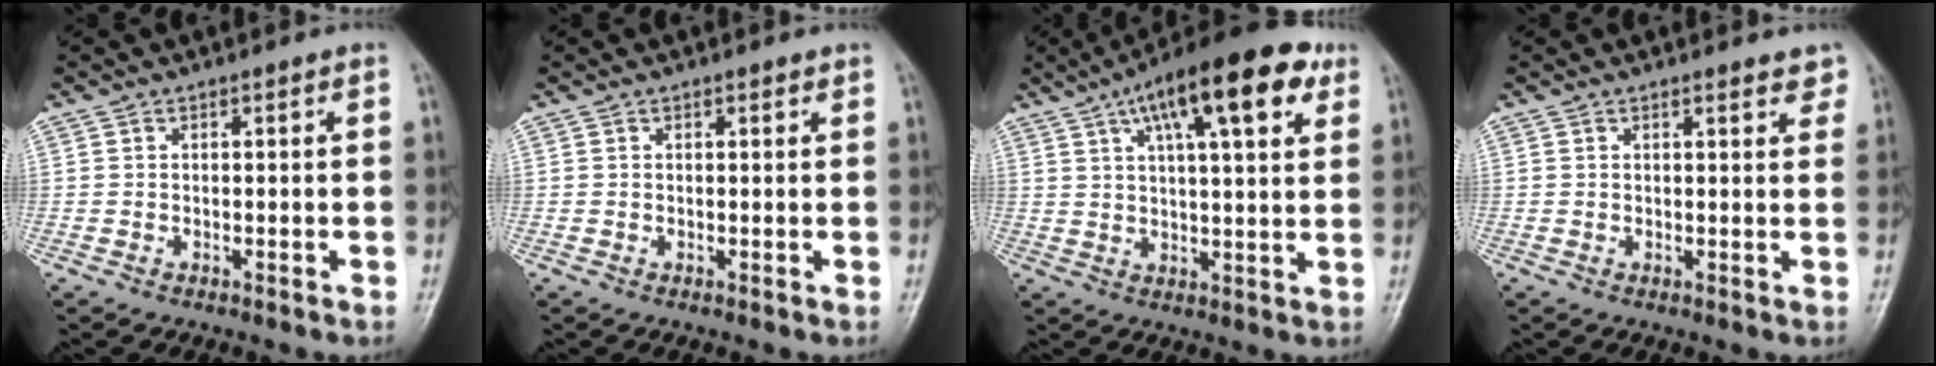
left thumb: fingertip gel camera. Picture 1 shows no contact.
{"total": 0.8, "force": [0.5, 0.4, 0.4], "torque": [-0.004, -0.002, 0.004]}
{"total": 17.9, "force": [8.9, 5.7, 14.4], "torque": [-0.205, 0.000, 0.132]}
{"total": 3.4, "force": [2.7, 1.1, 1.8], "torque": [-0.001, -0.008, 0.026]}